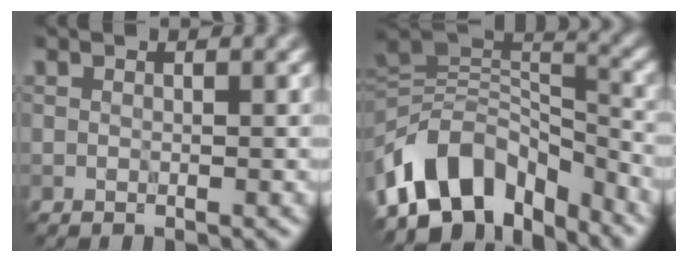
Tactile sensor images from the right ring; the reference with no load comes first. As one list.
[{"total": 10.3, "force": [-5.1, 6.2, 6.4], "torque": [-0.104, 0.028, -0.099]}]